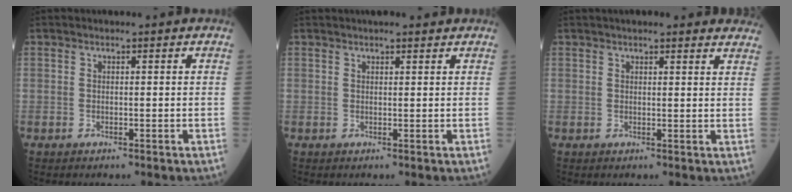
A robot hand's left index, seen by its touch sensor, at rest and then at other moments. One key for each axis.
{"total": 3.3, "fx": 2.8, "fy": 0.6, "fz": 1.5, "tx": -0.017, "ty": 0.021, "tz": 0.038}
{"total": 12.8, "fx": 11.6, "fy": 2.1, "fz": 4.9, "tx": -0.041, "ty": 0.021, "tz": 0.123}